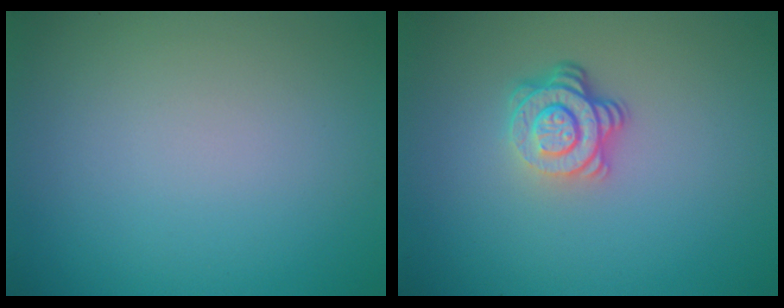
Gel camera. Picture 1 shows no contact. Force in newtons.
{"total": 4.0, "press": 2.8, "slide": 2.9}